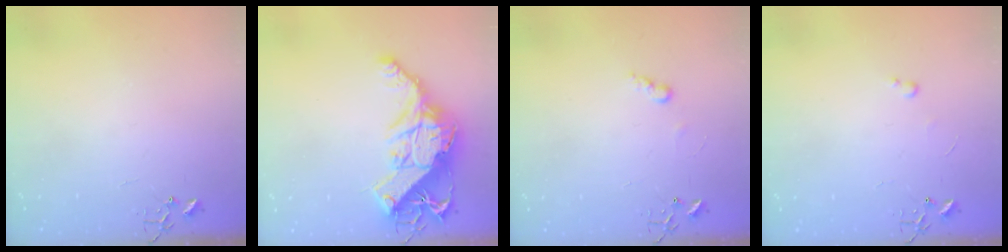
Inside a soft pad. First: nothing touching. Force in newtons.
{"total": 18.1, "press": 18.0, "slide": 1.6}
{"total": 6.1, "press": 6.1, "slide": 0.3}
{"total": 2.4, "press": 2.3, "slide": 0.4}